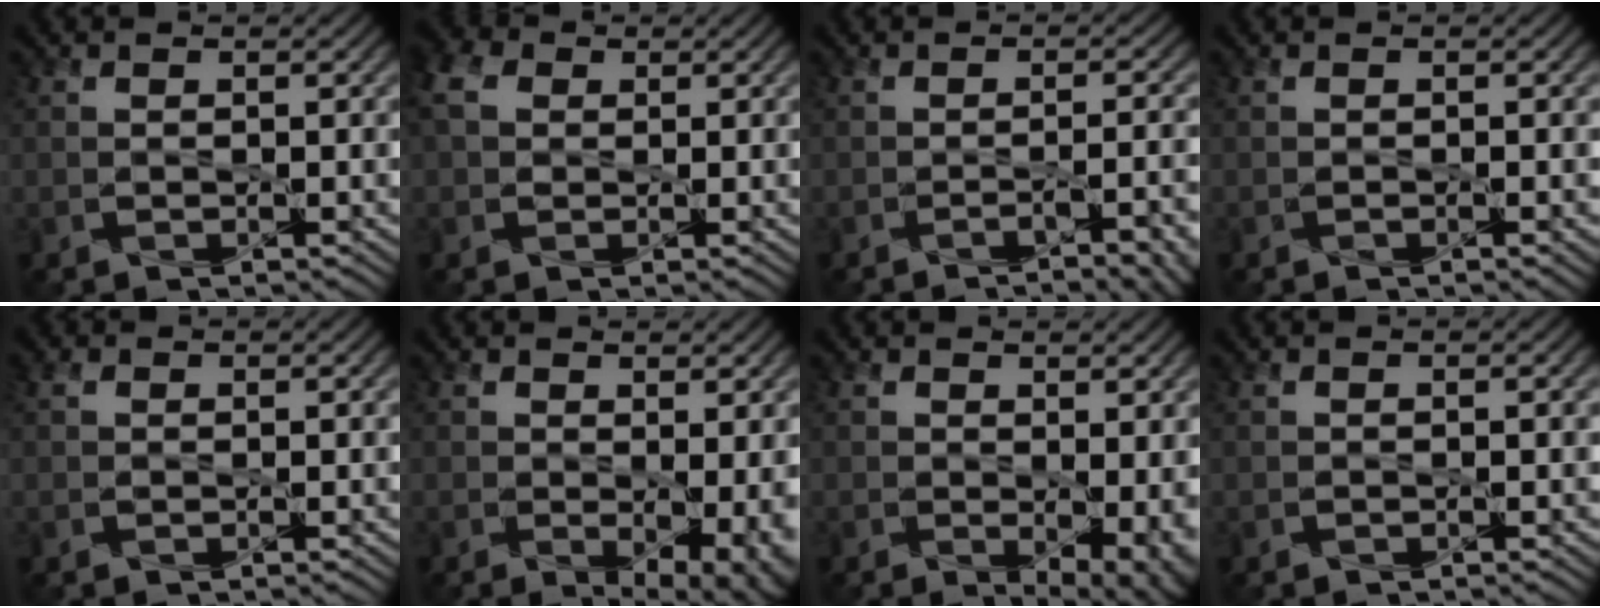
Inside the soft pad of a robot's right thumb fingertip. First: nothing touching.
{"total": 5.2, "force": [1.3, 4.0, 3.2], "torque": [-0.099, 0.011, 0.021]}
{"total": 4.7, "force": [-3.1, 0.9, 3.5], "torque": [-0.043, 0.000, -0.043]}
{"total": 0.6, "force": [-0.4, 0.0, 0.4], "torque": [-0.006, -0.003, -0.006]}
{"total": 1.1, "force": [0.4, 0.9, 0.6], "torque": [-0.014, 0.005, 0.005]}
{"total": 5.2, "force": [-0.4, 2.5, 4.6], "torque": [-0.067, -0.025, 0.012]}
{"total": 4.7, "force": [-0.2, 2.4, 4.1], "torque": [-0.063, -0.021, 0.011]}
{"total": 0.0}